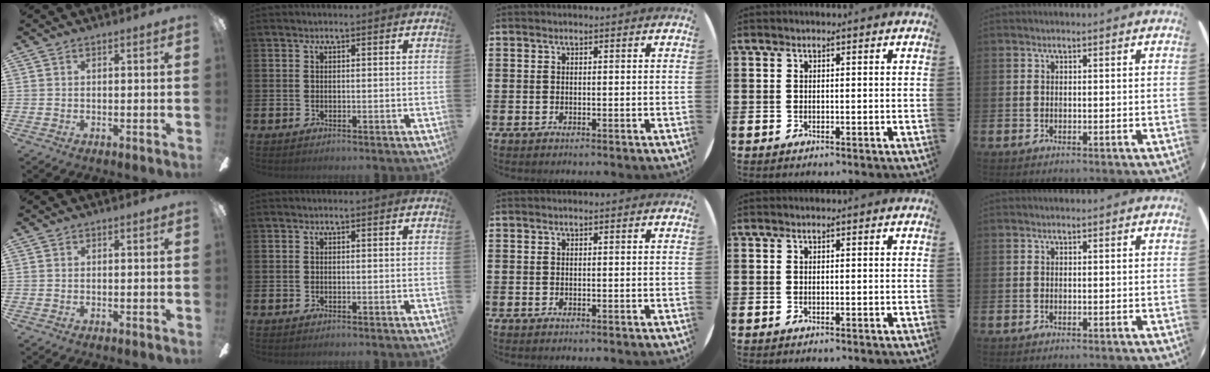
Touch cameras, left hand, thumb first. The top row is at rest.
{}